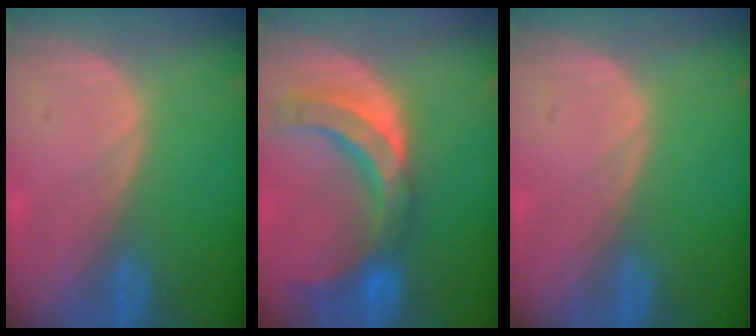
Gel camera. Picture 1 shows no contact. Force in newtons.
{"total": 10.8, "press": 9.4, "slide": 5.2}
{"total": 0.0}